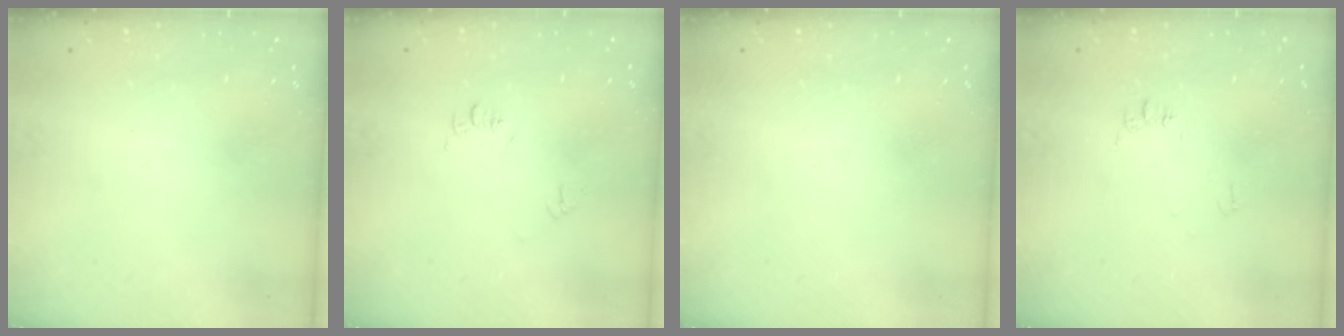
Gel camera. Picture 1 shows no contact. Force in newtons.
{"total": 4.9, "press": 4.9, "slide": 0.7}
{"total": 0.0}
{"total": 6.3, "press": 6.3, "slide": 0.7}